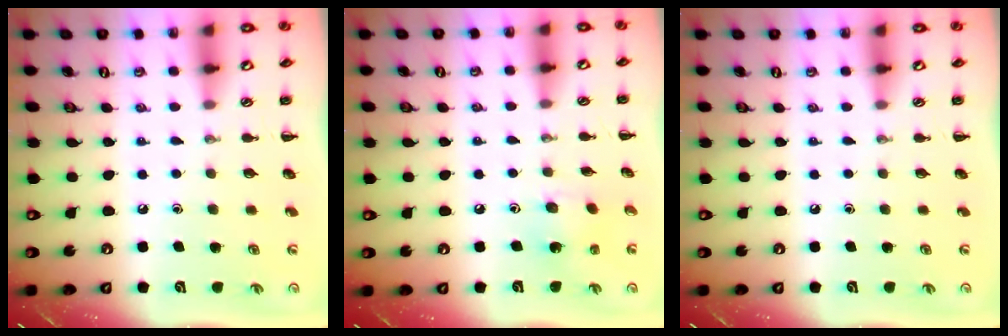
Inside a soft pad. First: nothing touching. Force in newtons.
{"total": 2.3, "press": 2.2, "slide": 0.5}
{"total": 0.0}